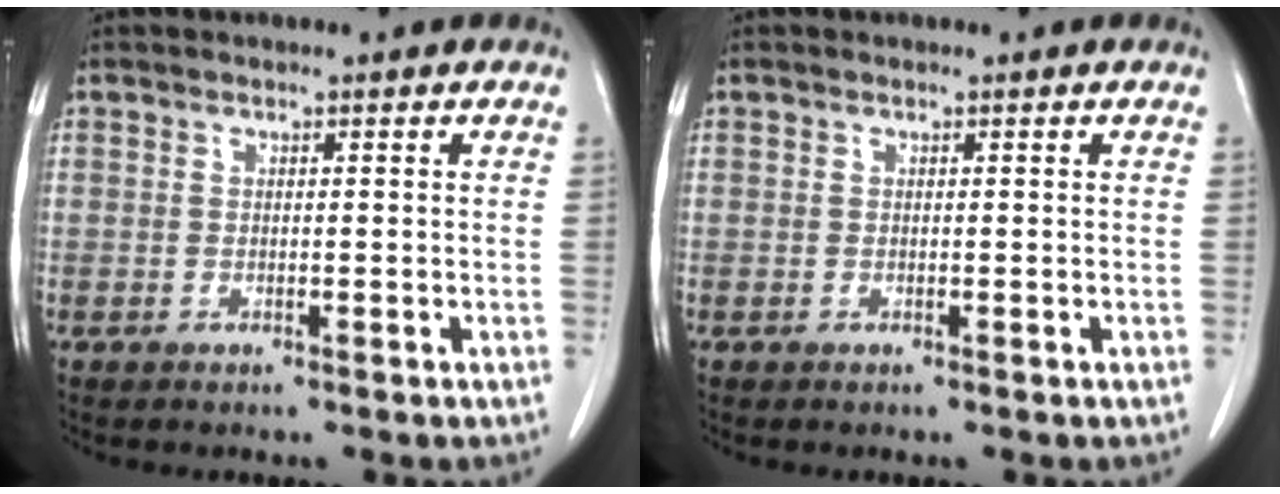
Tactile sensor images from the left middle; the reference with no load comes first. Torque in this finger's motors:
{"motor_torque": [0.00, 0.00, 0.09, 0.00]}